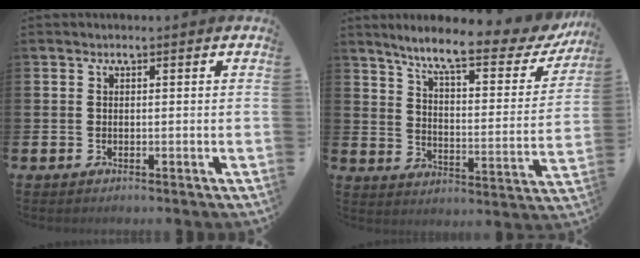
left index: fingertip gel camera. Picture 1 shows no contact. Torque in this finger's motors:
{"motor_torque": [1.04, -1.10, 0.68, 0.21]}